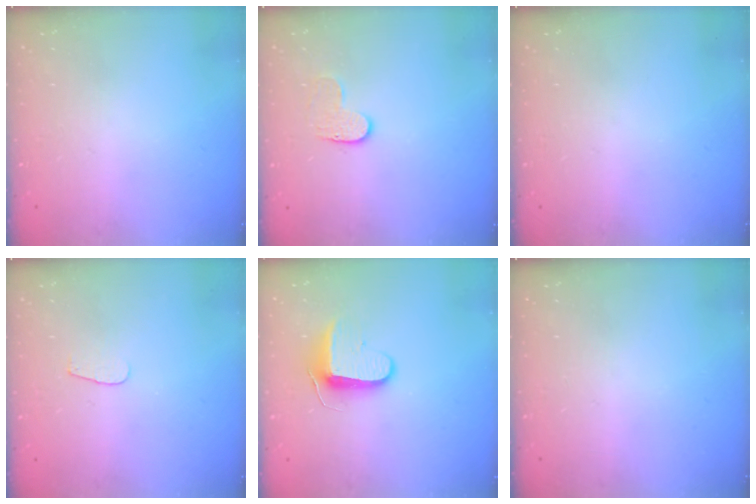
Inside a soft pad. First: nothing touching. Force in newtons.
{"total": 5.1, "press": 5.1, "slide": 0.5}
{"total": 0.0}
{"total": 3.7, "press": 3.7, "slide": 0.4}
{"total": 8.9, "press": 8.8, "slide": 1.1}
{"total": 0.0}